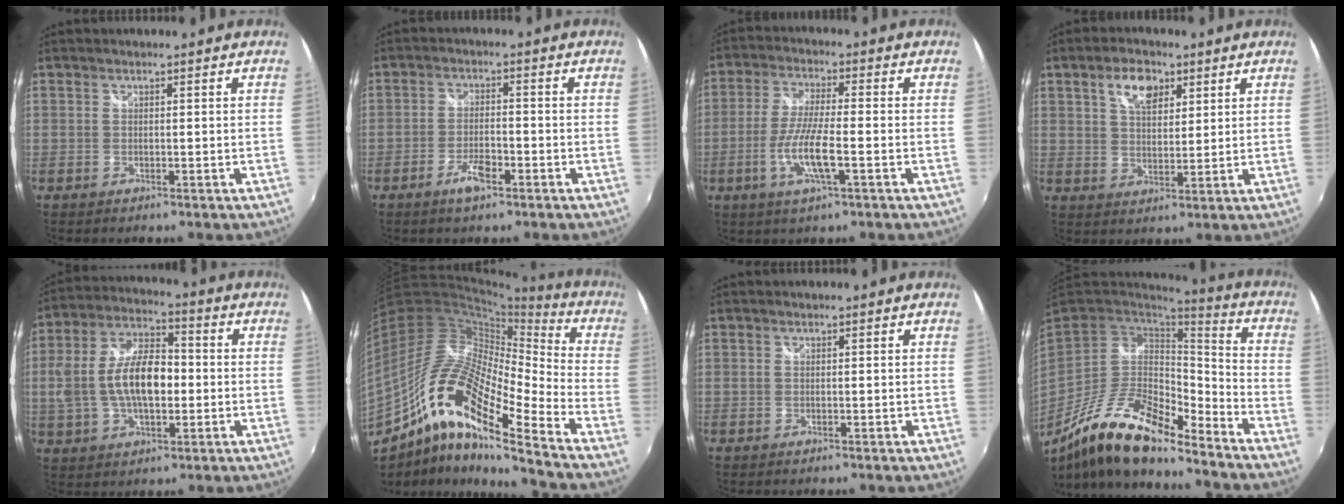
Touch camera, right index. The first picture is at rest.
{"total": 4.7, "force": [-2.9, 1.4, 3.4], "torque": [-0.076, -0.001, -0.053]}
{"total": 8.8, "force": [-3.0, 1.1, 8.2], "torque": [-0.167, -0.007, -0.058]}
{"total": 6.9, "force": [3.6, 3.8, 4.6], "torque": [-0.074, 0.014, 0.063]}
{"total": 14.2, "force": [-1.2, 7.0, 12.3], "torque": [-0.240, 0.010, -0.020]}
{"total": 19.4, "force": [-10.6, 4.3, 15.7], "torque": [-0.269, -0.015, -0.219]}
{"total": 0.0}
{"total": 19.2, "force": [-13.4, 5.7, 12.5], "torque": [-0.235, -0.026, -0.246]}